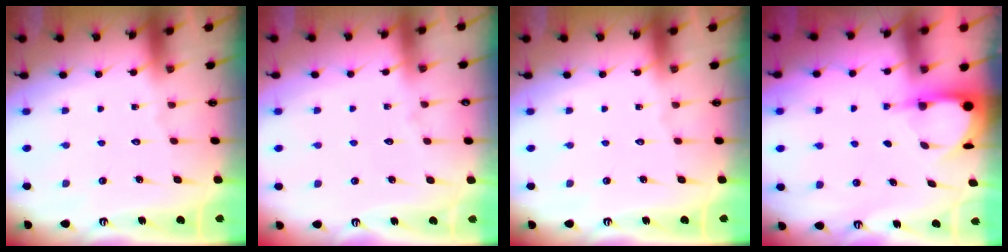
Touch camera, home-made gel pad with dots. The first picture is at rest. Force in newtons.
{"total": 3.6, "press": 3.6, "slide": 0.4}
{"total": 0.0}
{"total": 3.9, "press": 3.9, "slide": 0.4}